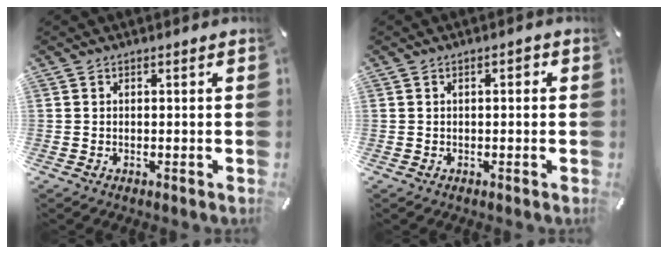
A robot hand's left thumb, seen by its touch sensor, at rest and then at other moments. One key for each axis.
{"total": 1.6, "fx": 0.1, "fy": 0.8, "fz": 1.4, "tx": -0.028, "ty": 0.008, "tz": -0.001}